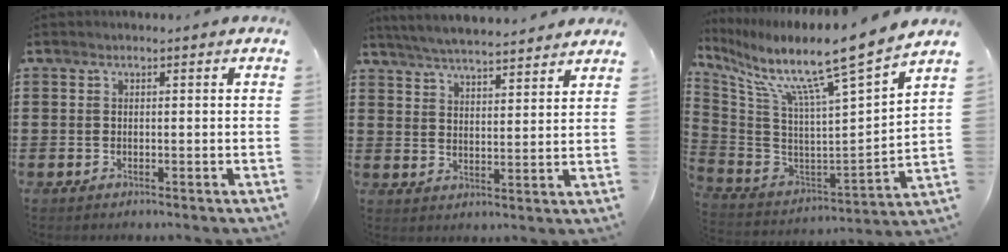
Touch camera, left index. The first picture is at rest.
{"total": 5.1, "force": [4.9, -0.3, 1.1], "torque": [-0.041, -0.027, 0.086]}
{"total": 11.1, "force": [8.7, -0.3, 6.9], "torque": [-0.156, -0.075, 0.131]}